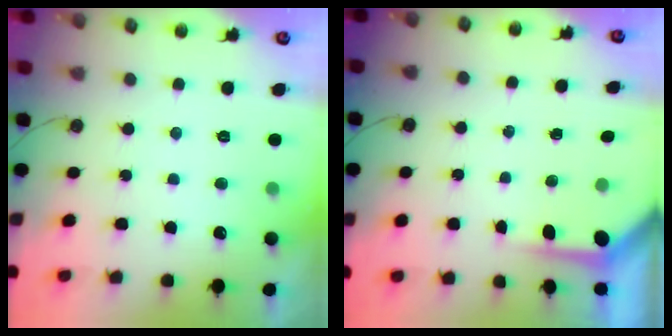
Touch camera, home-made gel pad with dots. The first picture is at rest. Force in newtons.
{"total": 3.8, "press": 3.8, "slide": 0.4}